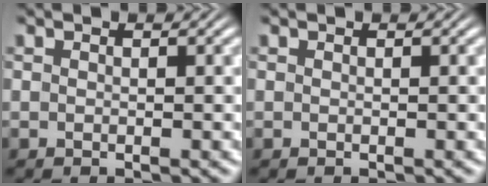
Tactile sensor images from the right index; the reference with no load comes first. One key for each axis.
{"total": 0.0}